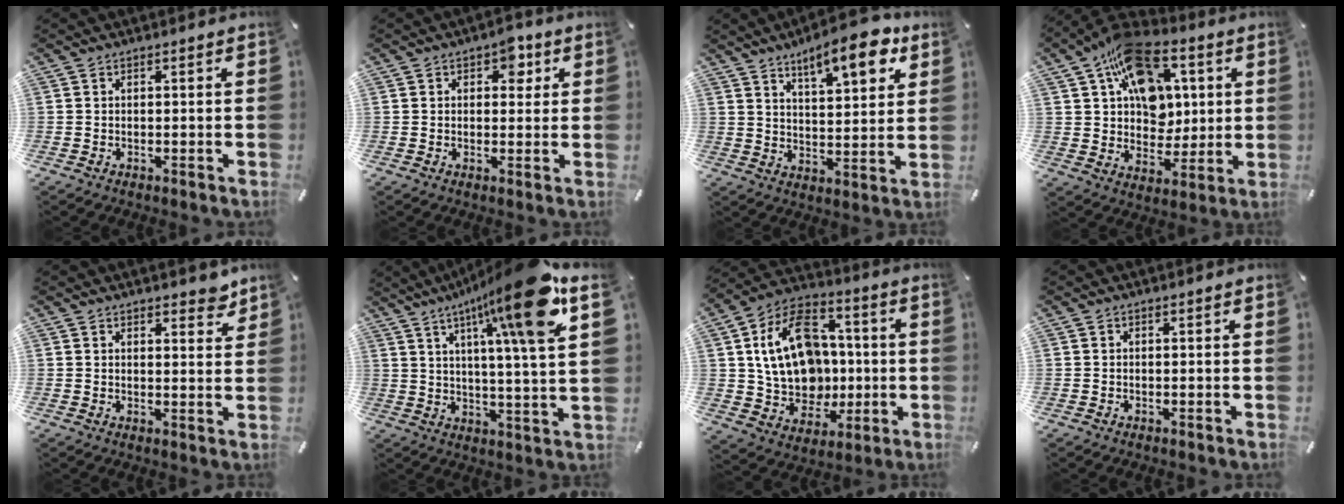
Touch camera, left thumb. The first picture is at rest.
{"total": 4.9, "force": [2.2, 3.3, 3.0], "torque": [-0.016, -0.008, 0.027]}
{"total": 12.4, "force": [8.3, 4.4, 8.0], "torque": [-0.111, -0.042, 0.139]}
{"total": 17.6, "force": [7.7, 12.4, 9.9], "torque": [-0.164, -0.031, 0.144]}
{"total": 3.7, "force": [3.2, 1.7, 0.9], "torque": [0.008, -0.024, 0.053]}
{"total": 19.6, "force": [10.1, 2.6, 16.6], "torque": [-0.258, -0.046, 0.144]}
{"total": 19.8, "force": [1.2, 15.9, 11.7], "torque": [-0.222, 0.016, 0.030]}
{"total": 0.0}